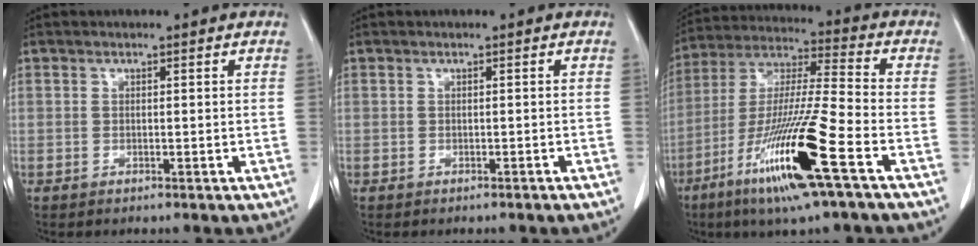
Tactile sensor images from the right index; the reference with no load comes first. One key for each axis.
{"total": 0.6, "fx": -0.5, "fy": 0.0, "fz": 0.3, "tx": -0.007, "ty": -0.001, "tz": -0.006}
{"total": 18.1, "fx": -8.6, "fy": -0.2, "fz": 15.9, "tx": -0.338, "ty": -0.037, "tz": -0.163}